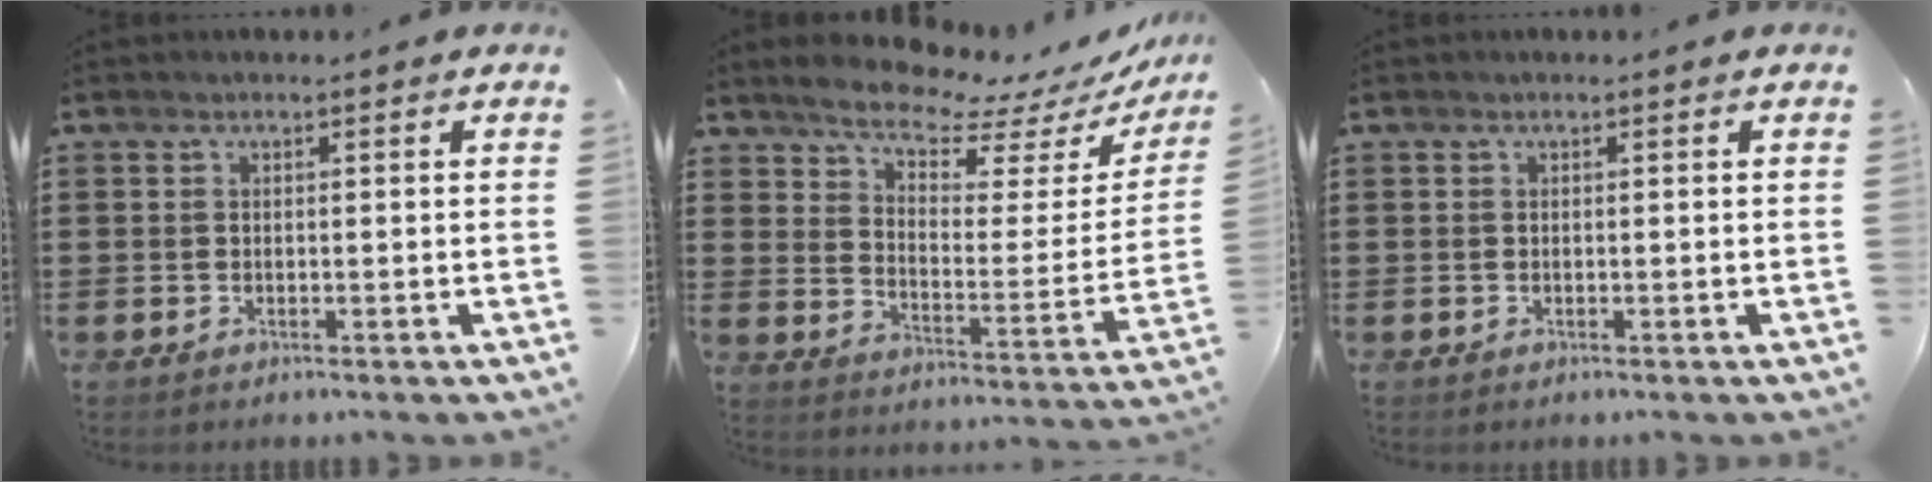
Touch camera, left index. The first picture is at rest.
{"total": 8.3, "force": [7.7, 1.8, 2.6], "torque": [-0.066, -0.059, 0.134]}
{"total": 0.0}